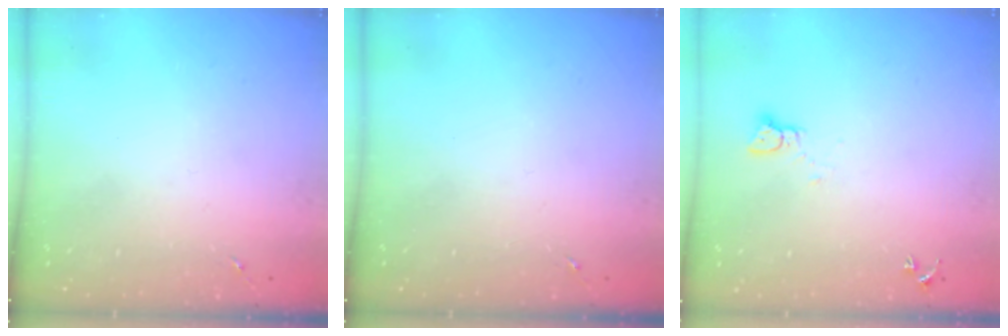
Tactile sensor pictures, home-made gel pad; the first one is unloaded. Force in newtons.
{"total": 0.0}
{"total": 2.1, "press": 2.1, "slide": 0.2}